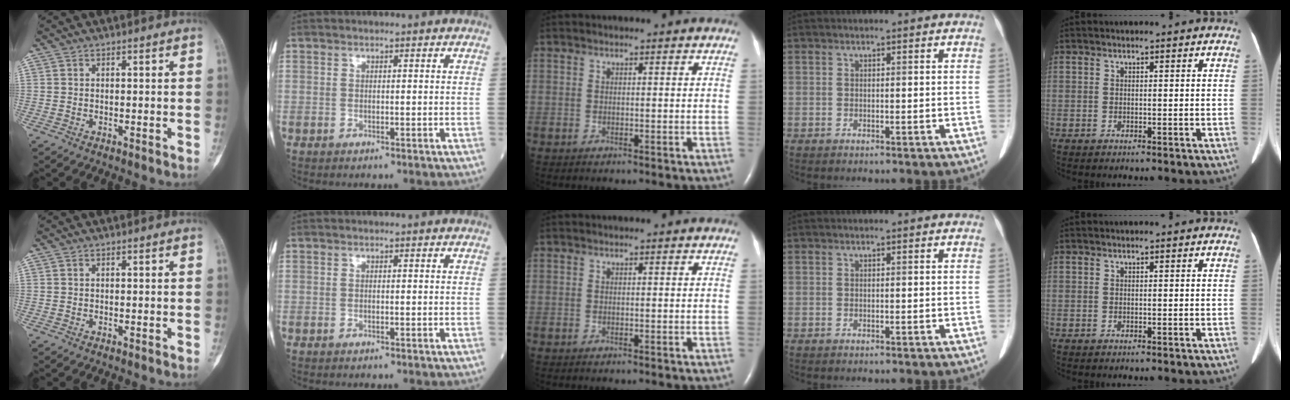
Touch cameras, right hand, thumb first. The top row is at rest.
{}